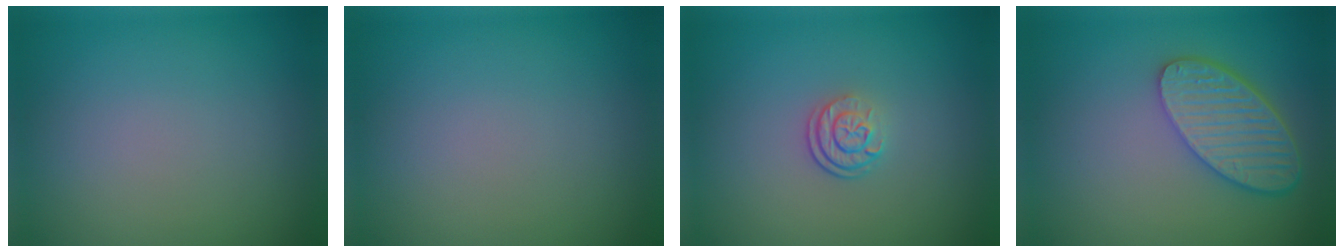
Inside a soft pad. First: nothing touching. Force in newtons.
{"total": 0.0}
{"total": 2.4, "press": 1.7, "slide": 1.7}
{"total": 5.5, "press": 4.4, "slide": 3.3}